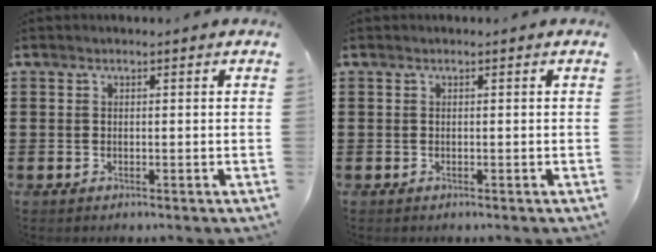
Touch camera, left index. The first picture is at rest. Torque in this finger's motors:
{"motor_torque": [0.00, 0.00, 0.00, 0.00]}